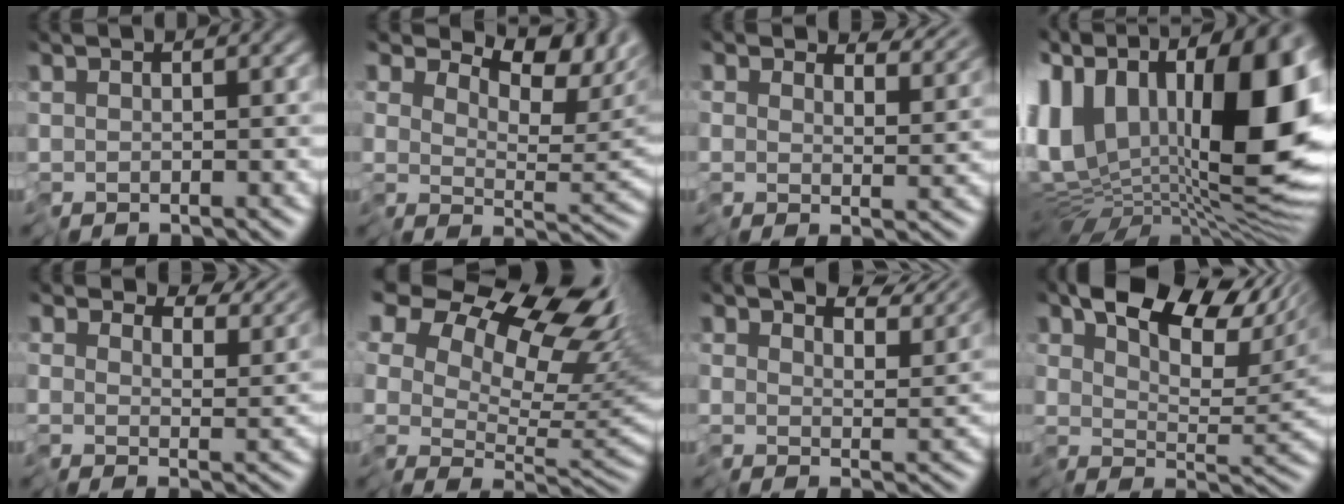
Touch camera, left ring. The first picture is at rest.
{"total": 6.5, "force": [5.5, 1.7, 3.1], "torque": [-0.037, 0.002, 0.094]}
{"total": 3.8, "force": [3.7, 0.6, 0.5], "torque": [-0.009, 0.005, 0.056]}
{"total": 18.7, "force": [5.8, 9.9, 14.8], "torque": [-0.252, 0.043, 0.103]}
{"total": 4.3, "force": [4.1, 1.0, 0.6], "torque": [-0.010, 0.000, 0.066]}
{"total": 15.0, "force": [9.6, 7.3, 9.0], "torque": [-0.144, 0.047, 0.146]}
{"total": 6.2, "force": [5.4, 1.7, 2.7], "torque": [-0.035, 0.013, 0.078]}
{"total": 10.0, "force": [6.9, 4.0, 6.1], "torque": [-0.095, 0.014, 0.118]}